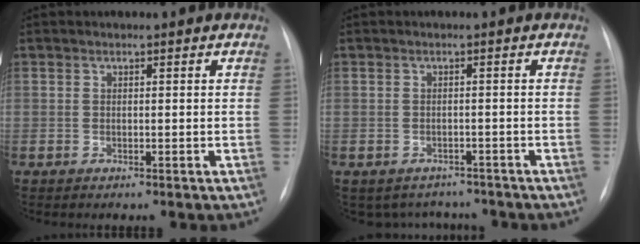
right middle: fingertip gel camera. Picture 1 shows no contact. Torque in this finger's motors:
{"motor_torque": [0.03, -0.12, -0.12, -0.01]}